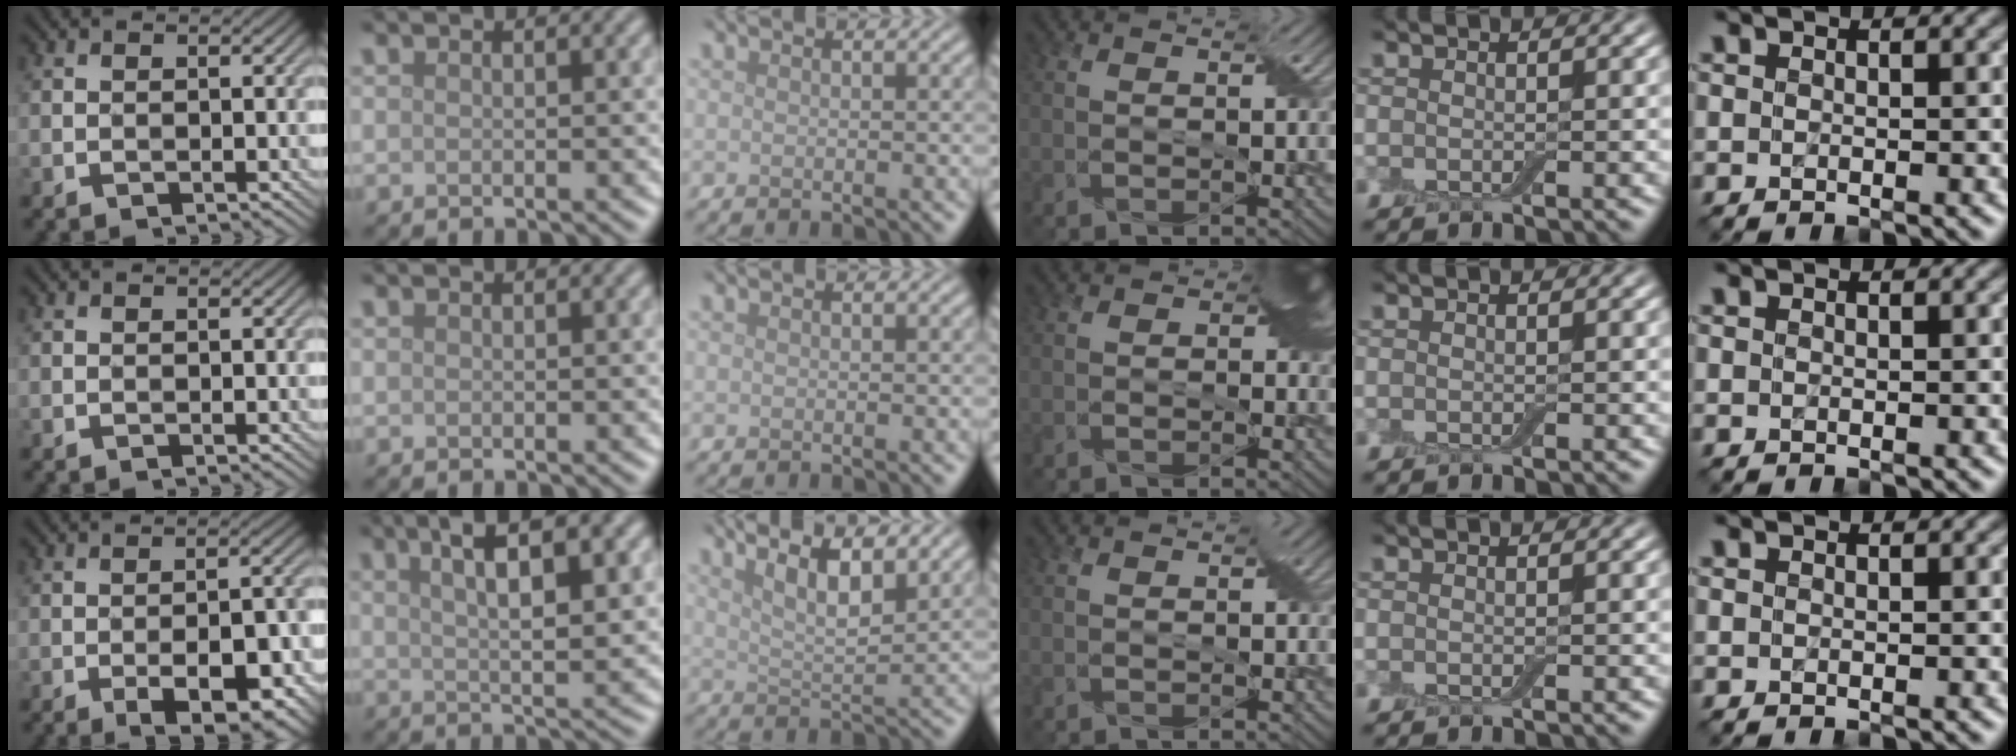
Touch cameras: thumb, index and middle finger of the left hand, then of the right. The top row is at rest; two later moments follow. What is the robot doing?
{"motion": "wrap", "object": "adhesive wrap"}